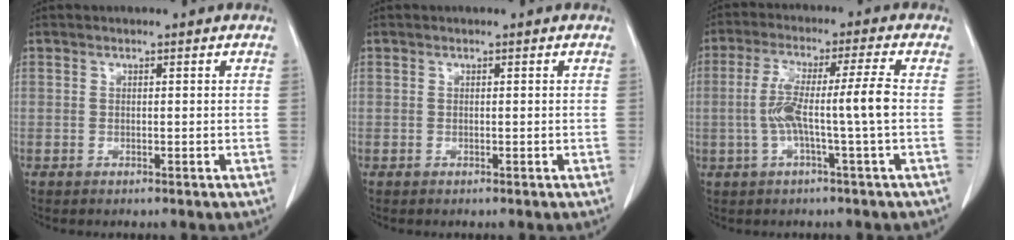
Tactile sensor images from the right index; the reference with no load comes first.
{"total": 0.0}
{"total": 8.4, "force": [-1.1, -0.9, 8.3], "torque": [-0.161, 0.017, -0.019]}